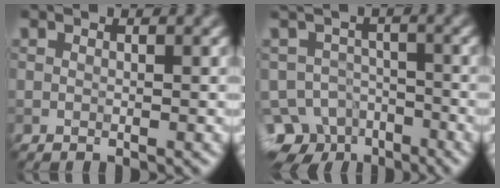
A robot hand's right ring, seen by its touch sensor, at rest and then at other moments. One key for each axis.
{"total": 8.3, "fx": -6.4, "fy": 4.7, "fz": 2.3, "tx": -0.016, "ty": -0.003, "tz": -0.101}